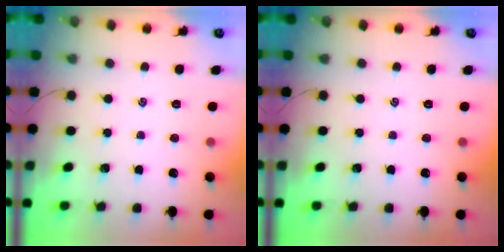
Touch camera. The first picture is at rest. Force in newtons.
{"total": 0.0}